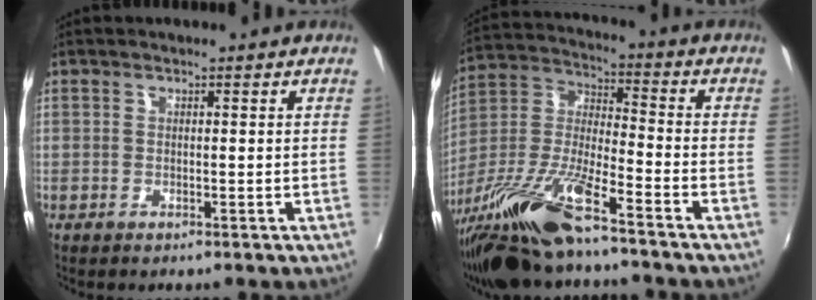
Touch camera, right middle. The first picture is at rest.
{"total": 17.6, "force": [-12.9, 2.5, 11.7], "torque": [-0.242, -0.020, -0.250]}